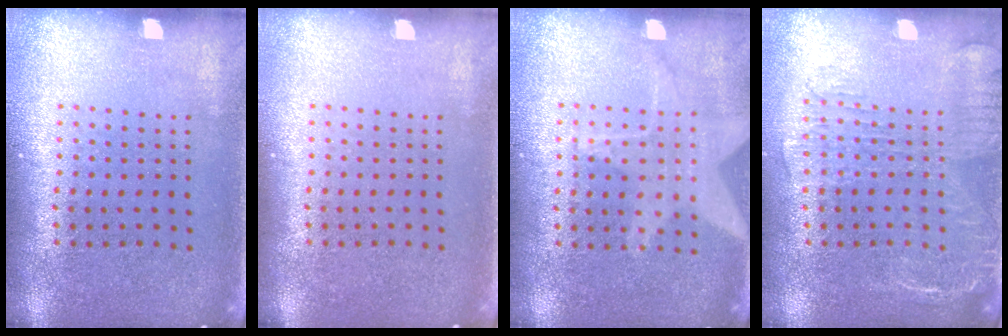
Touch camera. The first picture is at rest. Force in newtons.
{"total": 0.0}
{"total": 1.1, "press": 1.0, "slide": 0.4}
{"total": 2.0, "press": 1.6, "slide": 1.2}